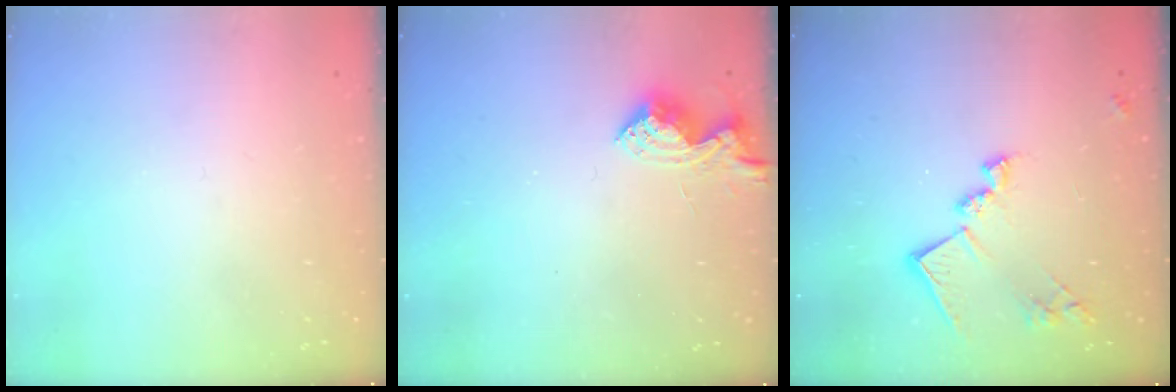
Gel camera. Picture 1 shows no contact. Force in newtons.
{"total": 10.0, "press": 10.0, "slide": 0.2}
{"total": 14.9, "press": 14.9, "slide": 0.8}